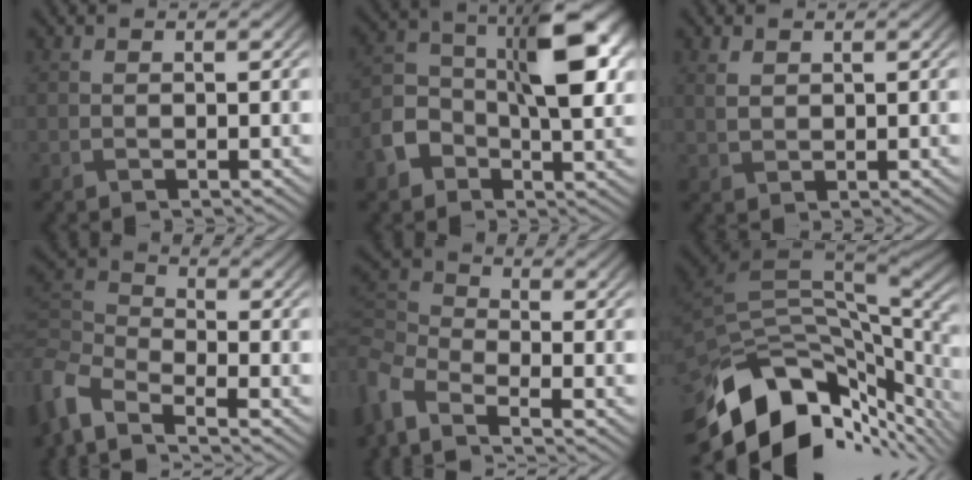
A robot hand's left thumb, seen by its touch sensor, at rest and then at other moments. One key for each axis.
{"total": 10.6, "fx": -1.7, "fy": 6.8, "fz": 7.9, "tx": -0.146, "ty": 0.003, "tz": -0.036}
{"total": 1.8, "fx": 1.0, "fy": 1.3, "fz": 0.8, "tx": -0.022, "ty": -0.002, "tz": 0.023}
{"total": 6.2, "fx": -4.4, "fy": 2.5, "fz": 3.5, "tx": -0.095, "ty": -0.013, "tz": -0.101}
{"total": 4.9, "fx": -3.2, "fy": 2.3, "fz": 3.0, "tx": -0.085, "ty": -0.017, "tz": -0.076}
{"total": 14.3, "fx": -7.3, "fy": 7.7, "fz": 9.6, "tx": -0.203, "ty": -0.027, "tz": -0.113}